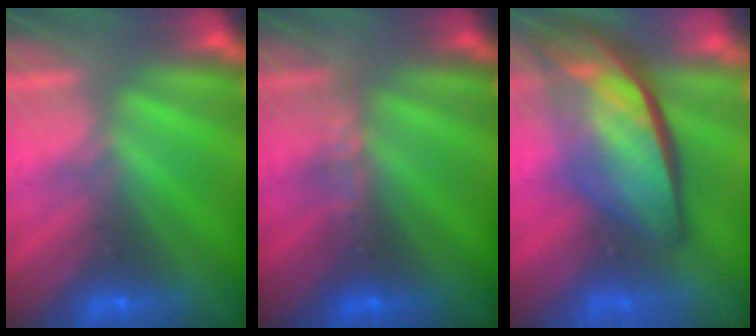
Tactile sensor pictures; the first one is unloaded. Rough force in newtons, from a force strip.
{"total": 3.1}
{"total": 10.5}